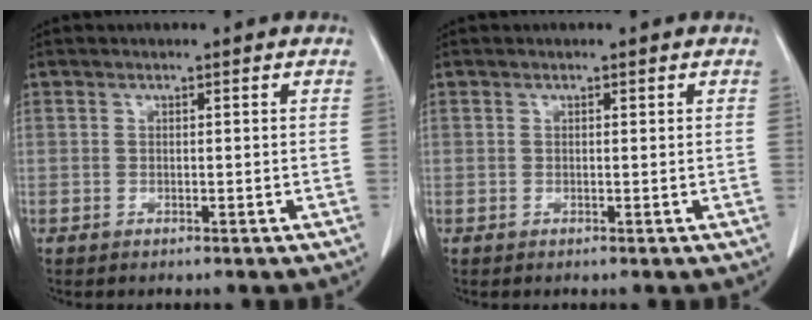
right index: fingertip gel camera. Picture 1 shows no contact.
{"total": 0.0}